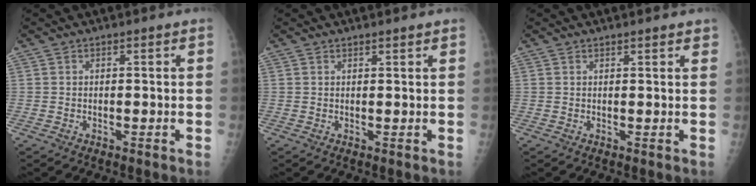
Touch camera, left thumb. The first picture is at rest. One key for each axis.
{"total": 1.0, "fx": 0.9, "fy": 0.2, "fz": 0.4, "tx": -0.003, "ty": -0.004, "tz": 0.014}
{"total": 1.7, "fx": 1.5, "fy": 0.5, "fz": 0.8, "tx": -0.002, "ty": -0.001, "tz": 0.017}